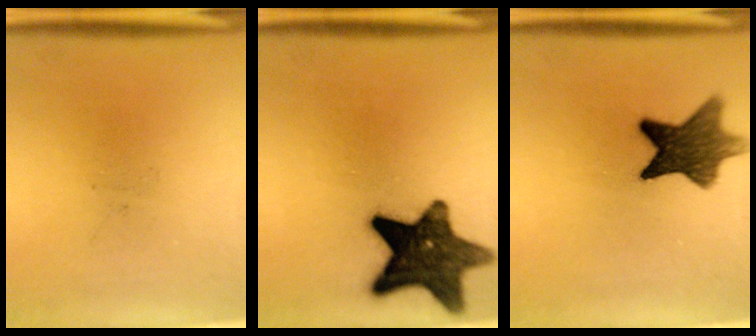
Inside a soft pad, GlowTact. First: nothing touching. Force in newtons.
{"total": 14.3}
{"total": 10.3}